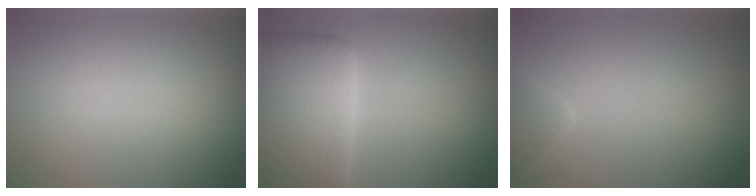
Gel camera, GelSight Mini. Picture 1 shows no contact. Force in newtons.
{"total": 8.9, "press": 8.9, "slide": 0.3}
{"total": 1.4, "press": 1.4, "slide": 0.1}